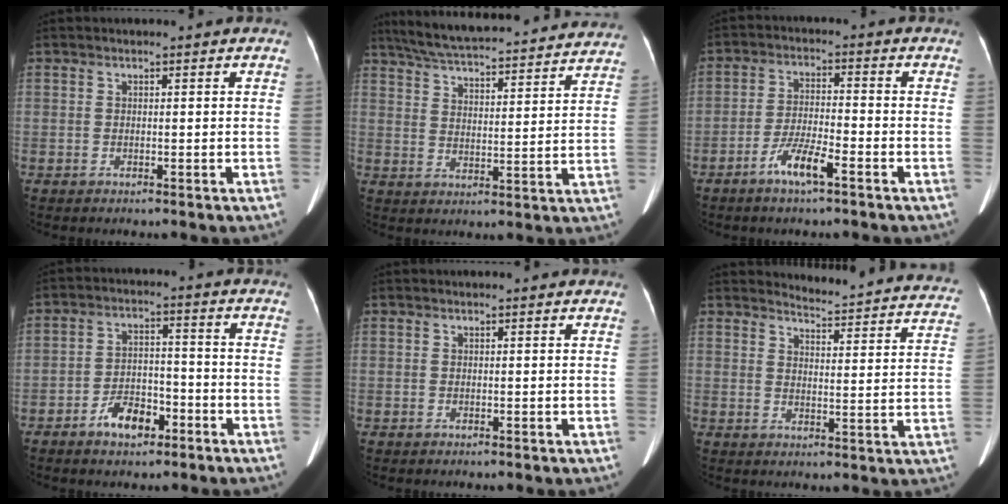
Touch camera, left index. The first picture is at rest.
{"total": 28.6, "force": [26.2, 4.1, 10.8], "torque": [-0.183, -0.015, 0.340]}
{"total": 5.7, "force": [-3.6, 0.6, 4.5], "torque": [-0.093, -0.005, -0.069]}
{"total": 6.1, "force": [-3.7, 3.1, 3.7], "torque": [-0.074, 0.012, -0.061]}
{"total": 1.6, "force": [1.5, 0.2, 0.4], "torque": [-0.010, 0.012, 0.018]}
{"total": 19.0, "force": [18.5, 1.9, 4.2], "torque": [-0.043, -0.085, 0.192]}